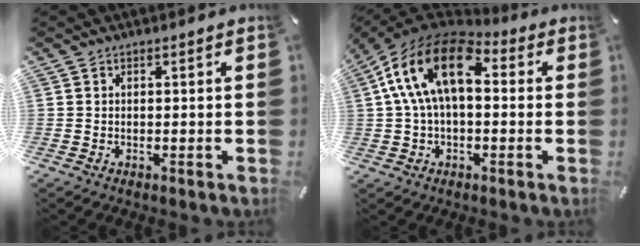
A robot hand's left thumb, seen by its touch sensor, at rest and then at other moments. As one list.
[{"total": 17.1, "force": [3.7, 9.9, 13.4], "torque": [-0.261, -0.002, 0.060]}]